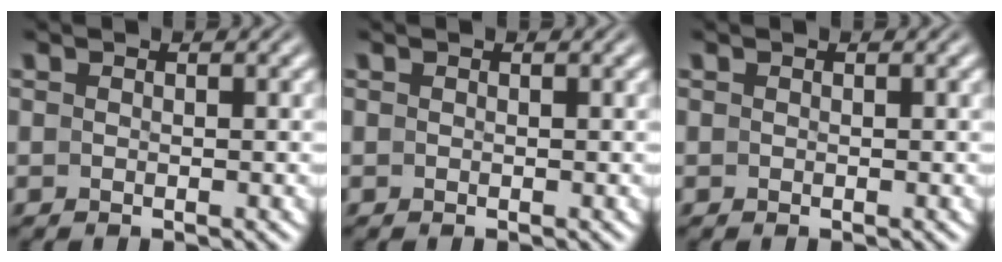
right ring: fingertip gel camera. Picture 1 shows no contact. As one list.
[{"total": 0.0}, {"total": 0.0}]